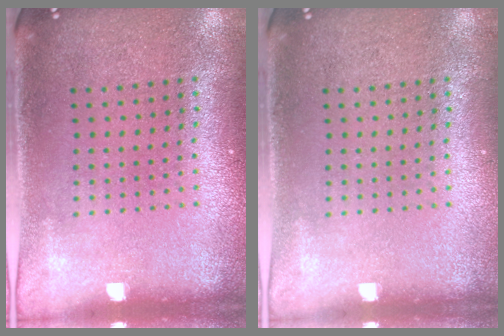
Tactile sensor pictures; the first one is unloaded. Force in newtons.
{"total": 0.0}